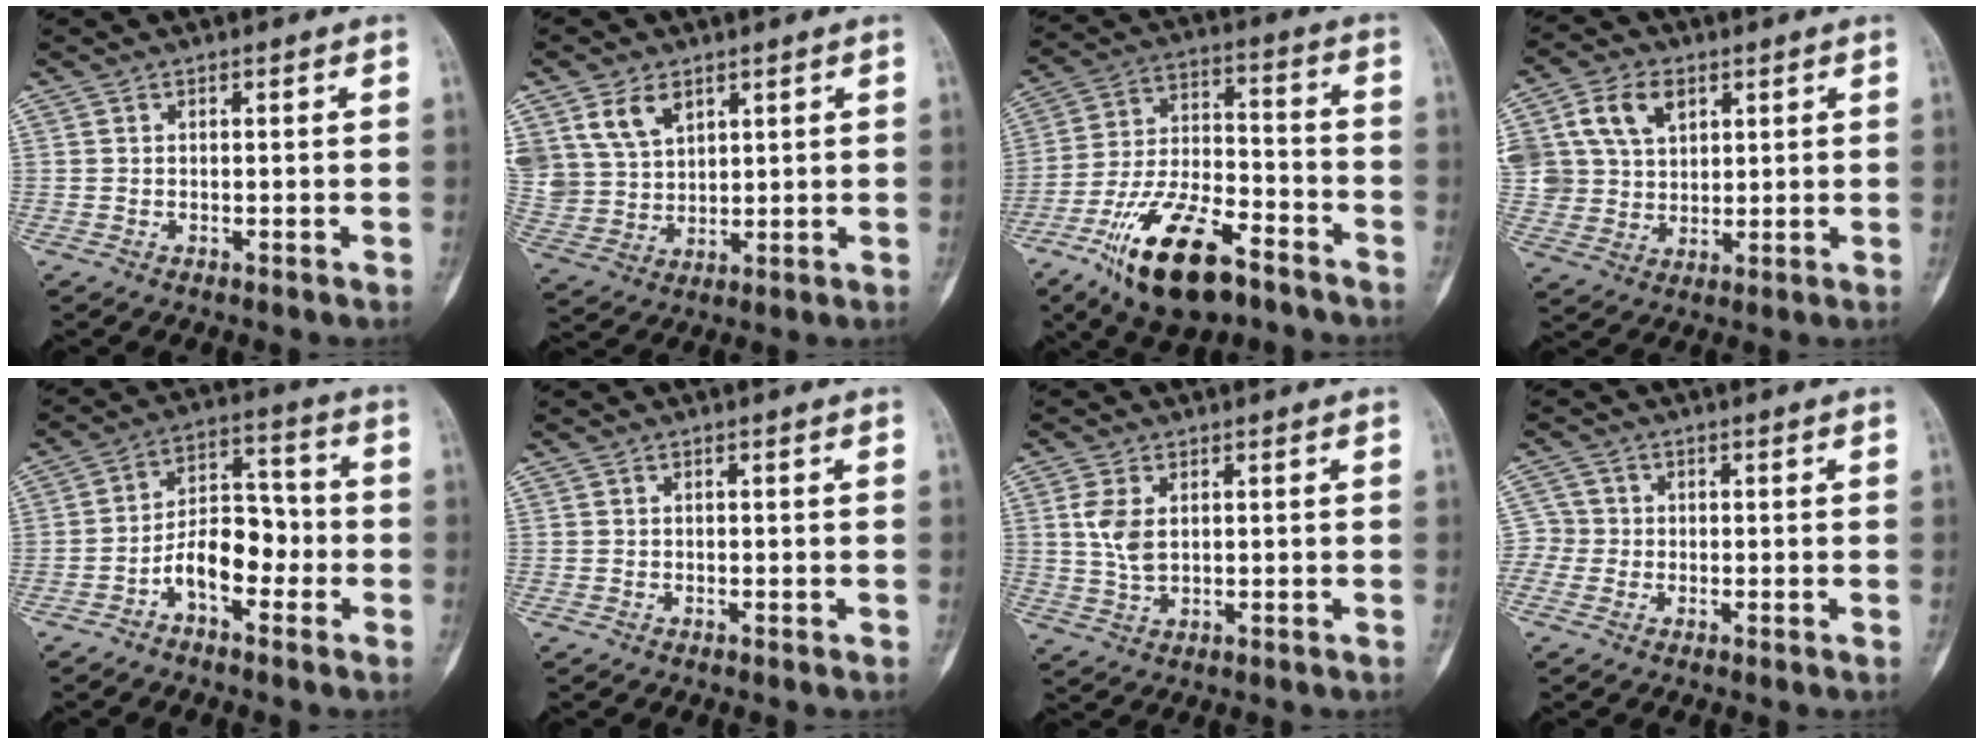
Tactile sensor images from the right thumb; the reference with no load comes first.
{"total": 9.5, "force": [5.1, 6.3, 4.9], "torque": [-0.081, -0.016, 0.115]}
{"total": 18.9, "force": [-11.3, 7.8, 12.9], "torque": [-0.229, 0.066, -0.198]}
{"total": 13.4, "force": [5.1, 9.9, 7.4], "torque": [-0.140, 0.001, 0.103]}
{"total": 9.5, "force": [-3.7, 5.5, 6.9], "torque": [-0.093, 0.047, -0.071]}
{"total": 0.0}
{"total": 5.0, "force": [1.1, 2.8, 4.1], "torque": [-0.088, -0.001, 0.026]}
{"total": 3.2, "force": [-0.6, 3.2, 0.3], "torque": [0.016, 0.009, -0.021]}